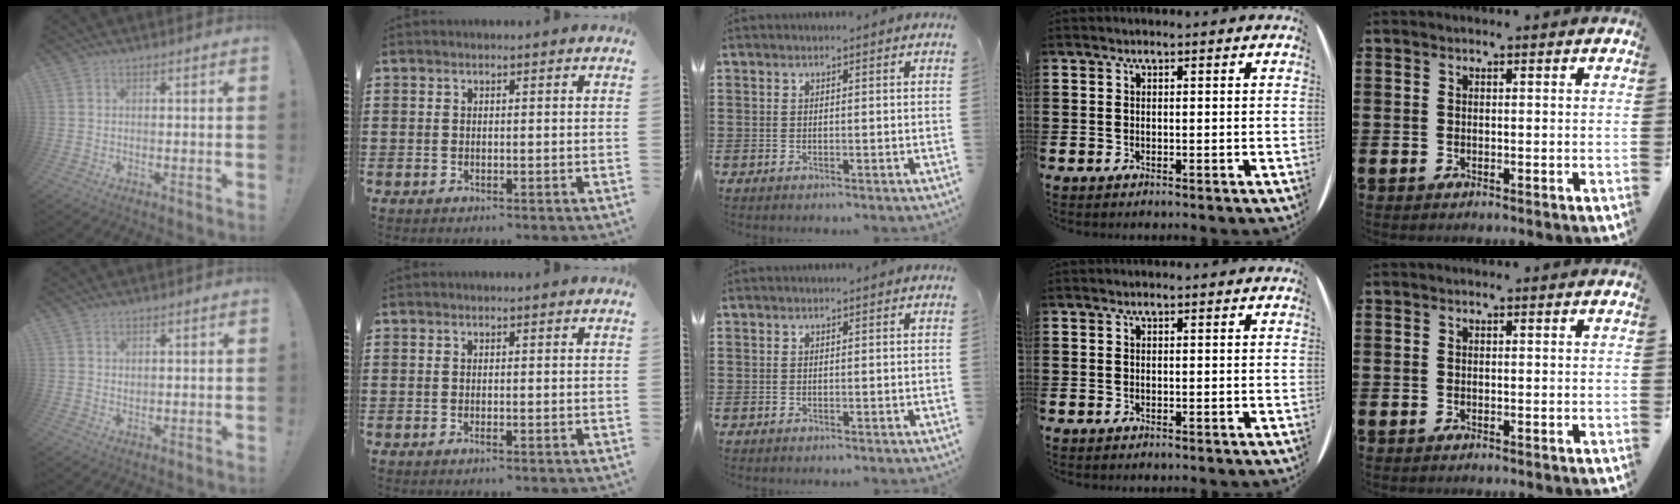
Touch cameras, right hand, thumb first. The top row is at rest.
{"thumb": {"total": 1.0, "force": [0.8, 0.5, 0.3], "torque": [0.000, -0.003, 0.014]}, "index": {"total": 0.5, "force": [-0.2, 0.0, 0.5], "torque": [-0.008, -0.003, -0.003]}}